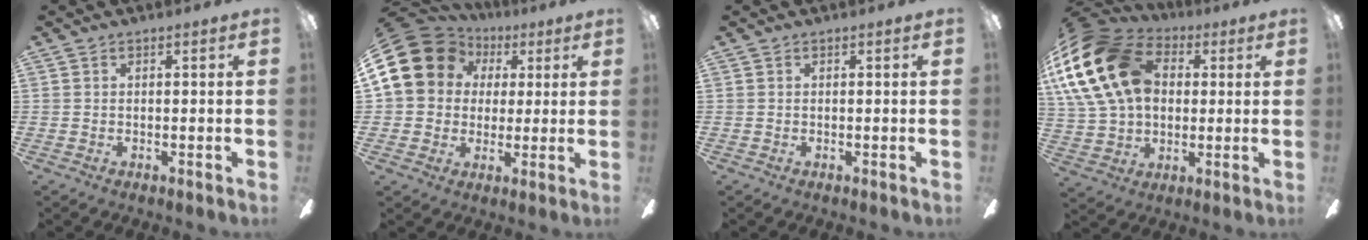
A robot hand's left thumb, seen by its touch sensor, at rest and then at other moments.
{"total": 15.5, "force": [4.4, 13.7, 5.9], "torque": [-0.119, -0.012, 0.088]}
{"total": 0.0}
{"total": 22.8, "force": [5.9, 16.7, 14.4], "torque": [-0.308, -0.005, 0.102]}